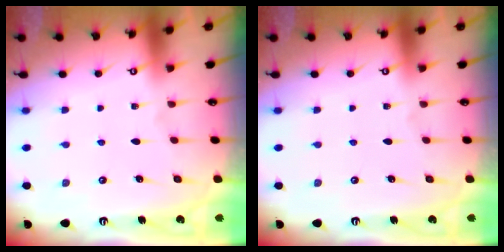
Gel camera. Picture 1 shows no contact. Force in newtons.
{"total": 0.0}